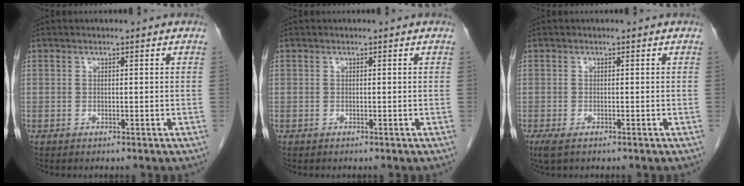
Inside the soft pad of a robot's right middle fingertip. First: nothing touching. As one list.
[{"total": 0.0}, {"total": 2.1, "force": [-1.3, 0.7, 1.5], "torque": [-0.035, -0.007, -0.021]}]